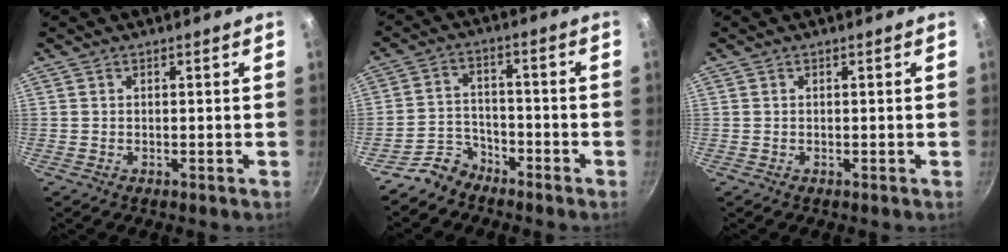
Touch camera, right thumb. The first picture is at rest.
{"total": 5.9, "force": [-4.9, 3.2, 0.7], "torque": [-0.001, 0.052, -0.096]}
{"total": 0.0}